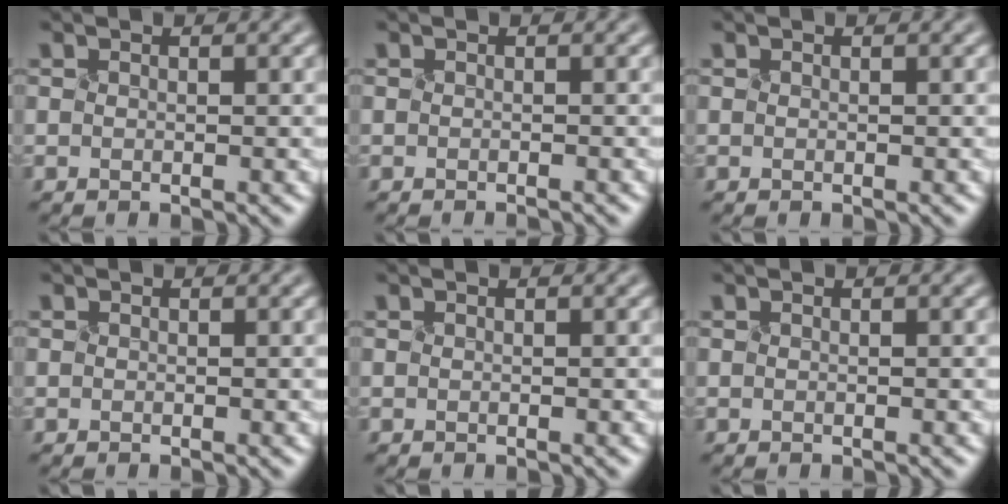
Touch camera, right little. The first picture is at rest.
{"total": 0.8, "force": [-0.7, -0.2, -0.3], "torque": [0.021, -0.003, -0.017]}
{"total": 0.0}
{"total": 0.0}
{"total": 0.0}
{"total": 0.0}